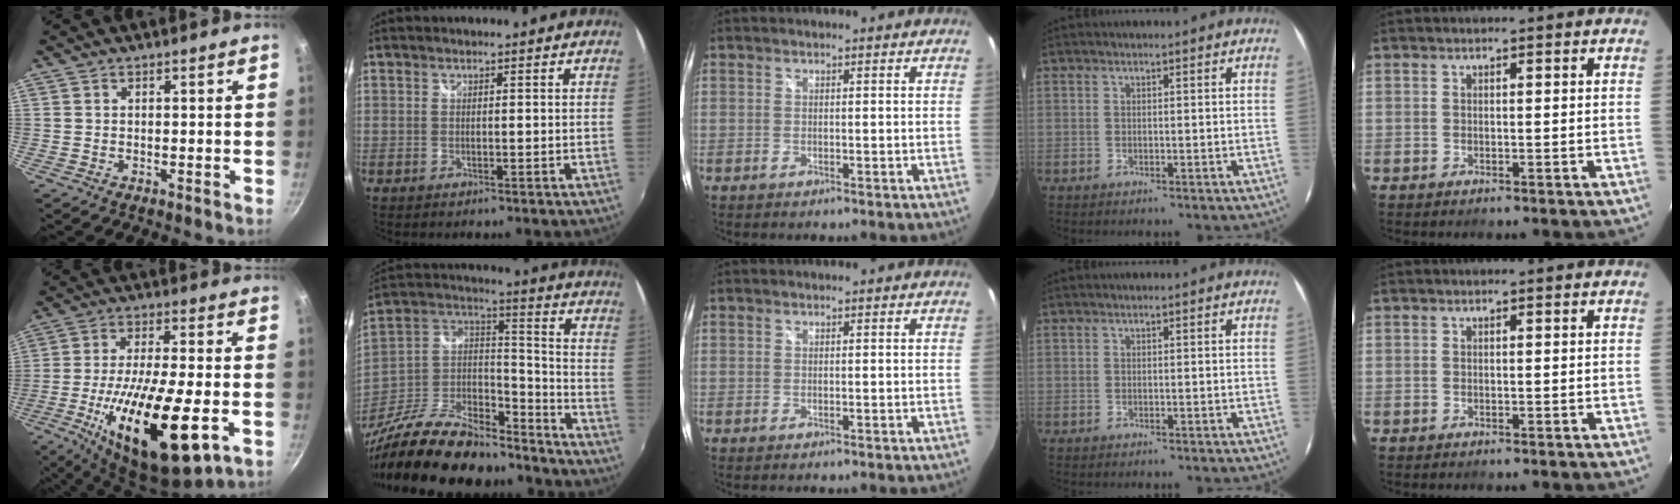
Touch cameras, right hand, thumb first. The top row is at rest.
{"thumb": {"total": 22.3, "force": [-7.3, 6.9, 19.9], "torque": [-0.345, 0.007, -0.126]}, "index": {"total": 30.0, "force": [-22.6, 11.8, 15.8], "torque": [-0.315, 0.014, -0.356]}}